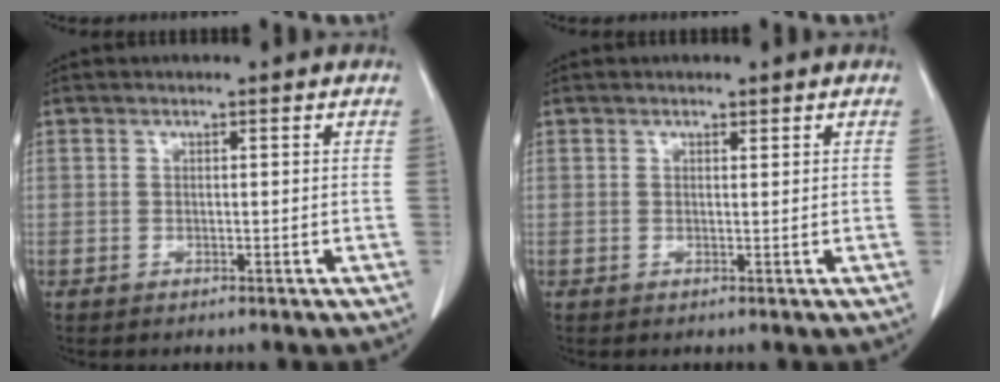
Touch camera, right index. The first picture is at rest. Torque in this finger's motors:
{"motor_torque": [-0.14, -0.14, 0.00, -0.01]}